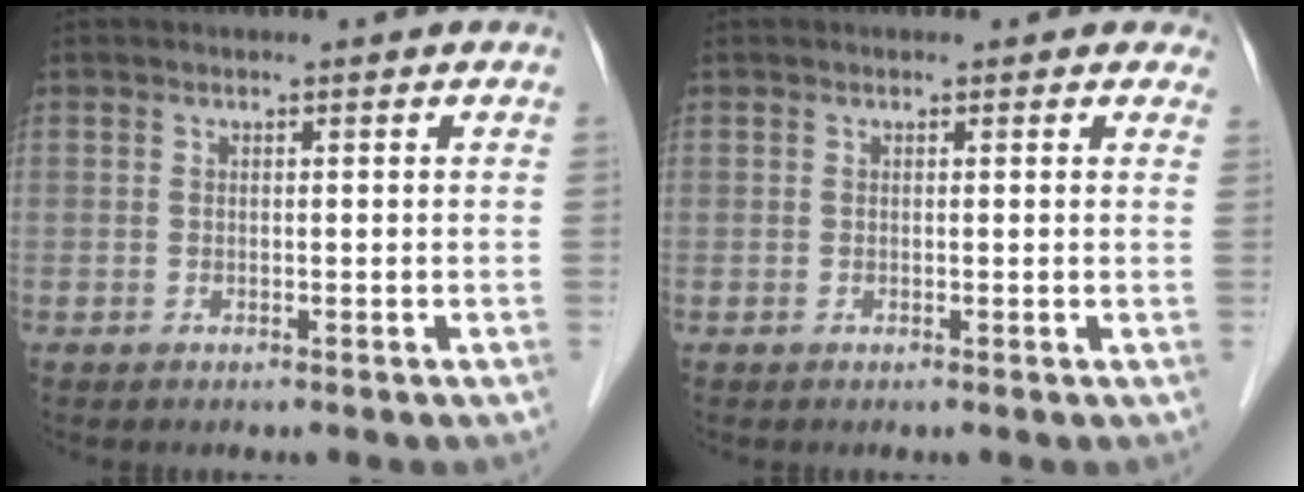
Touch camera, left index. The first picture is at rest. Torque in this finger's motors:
{"motor_torque": [0.58, -0.87, 0.02, 0.00]}